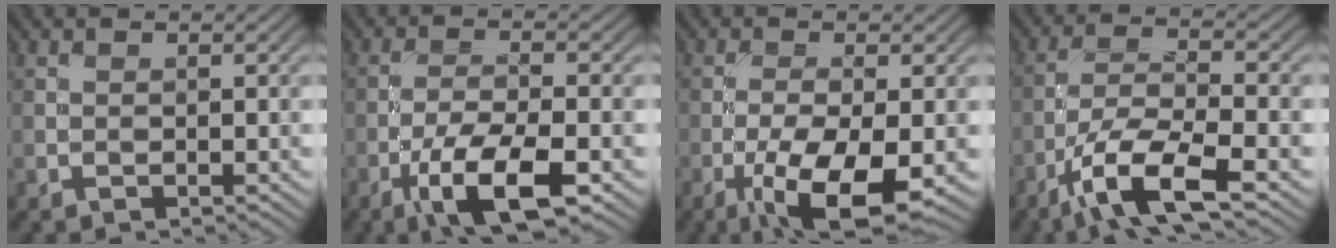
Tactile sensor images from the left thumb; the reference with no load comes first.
{"total": 9.2, "force": [-4.7, 2.8, 7.3], "torque": [-0.136, -0.001, -0.091]}
{"total": 9.7, "force": [-4.3, 3.2, 8.0], "torque": [-0.153, -0.015, -0.072]}
{"total": 9.6, "force": [-5.4, 2.6, 7.6], "torque": [-0.145, -0.003, -0.109]}